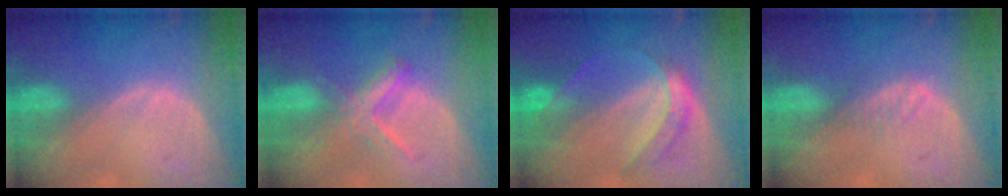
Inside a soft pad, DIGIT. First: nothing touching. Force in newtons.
{"total": 5.5, "press": 5.4, "slide": 1.1}
{"total": 6.1, "press": 5.2, "slide": 3.1}
{"total": 2.0, "press": 1.8, "slide": 0.8}